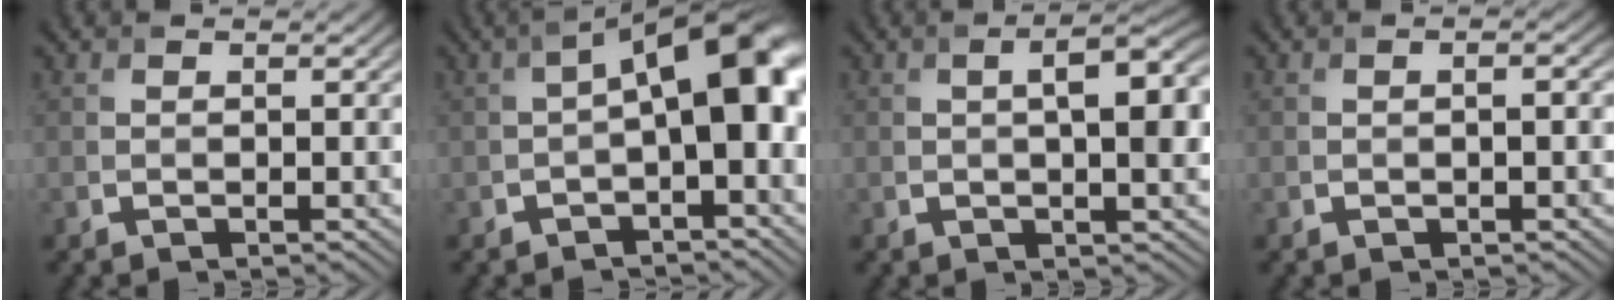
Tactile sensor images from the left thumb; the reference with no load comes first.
{"total": 10.3, "force": [-0.3, 4.8, 9.1], "torque": [-0.136, 0.014, -0.011]}
{"total": 6.9, "force": [0.4, 2.5, 6.4], "torque": [-0.098, 0.007, 0.007]}
{"total": 1.6, "force": [-0.4, 0.4, 1.5], "torque": [-0.023, 0.004, -0.006]}